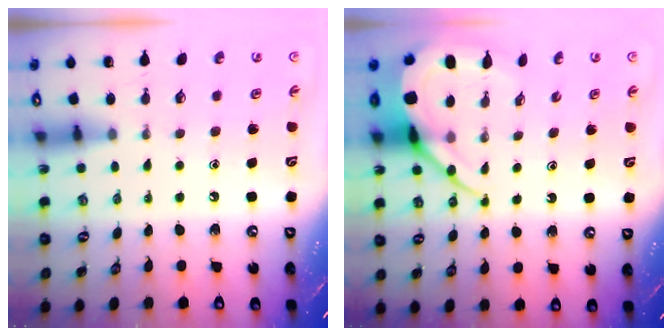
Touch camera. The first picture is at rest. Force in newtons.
{"total": 10.0, "press": 10.0, "slide": 0.6}